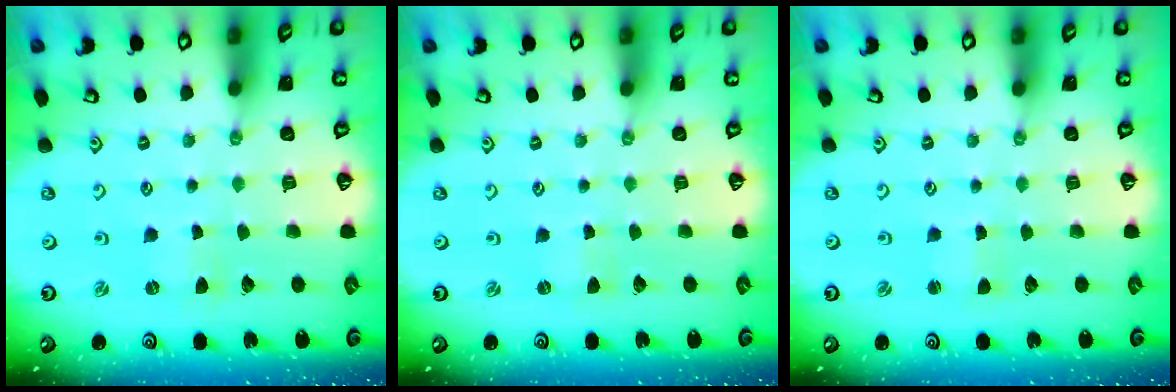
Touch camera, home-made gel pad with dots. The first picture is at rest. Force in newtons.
{"total": 0.0}
{"total": 1.3, "press": 1.3, "slide": 0.1}